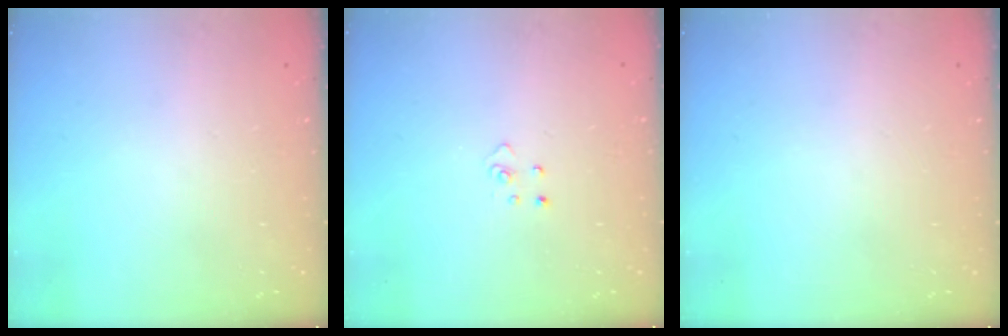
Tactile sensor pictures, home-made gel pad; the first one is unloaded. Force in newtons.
{"total": 3.2, "press": 3.2, "slide": 0.2}
{"total": 0.0}